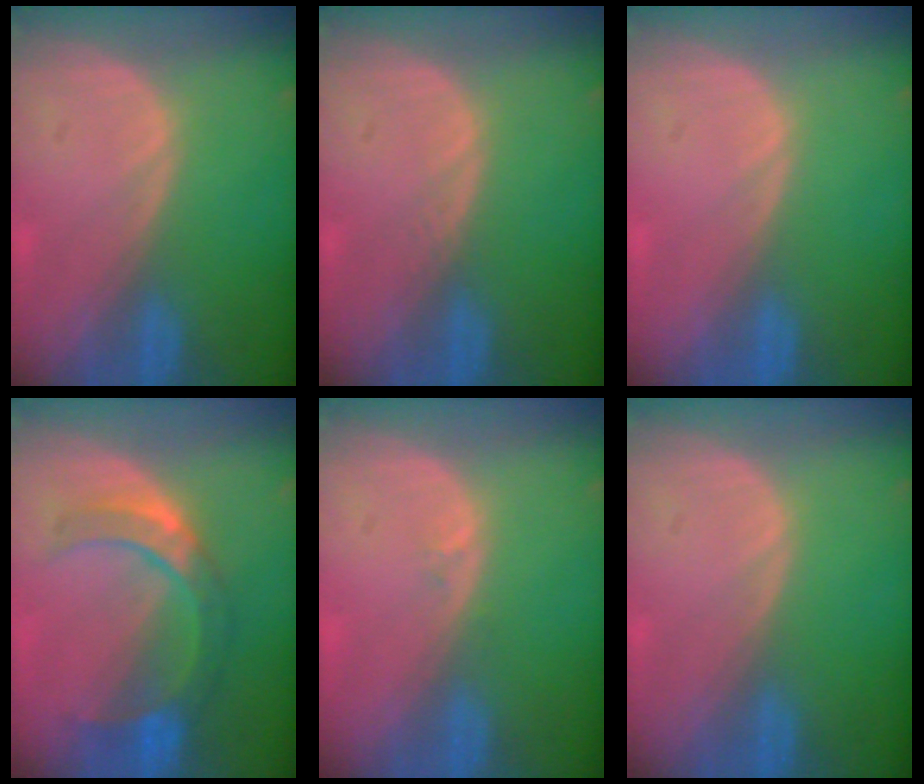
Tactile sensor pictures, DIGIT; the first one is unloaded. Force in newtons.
{"total": 0.6, "press": 0.6, "slide": 0.0}
{"total": 0.0}
{"total": 7.0, "press": 6.9, "slide": 1.2}
{"total": 0.6, "press": 0.5, "slide": 0.4}
{"total": 0.0}